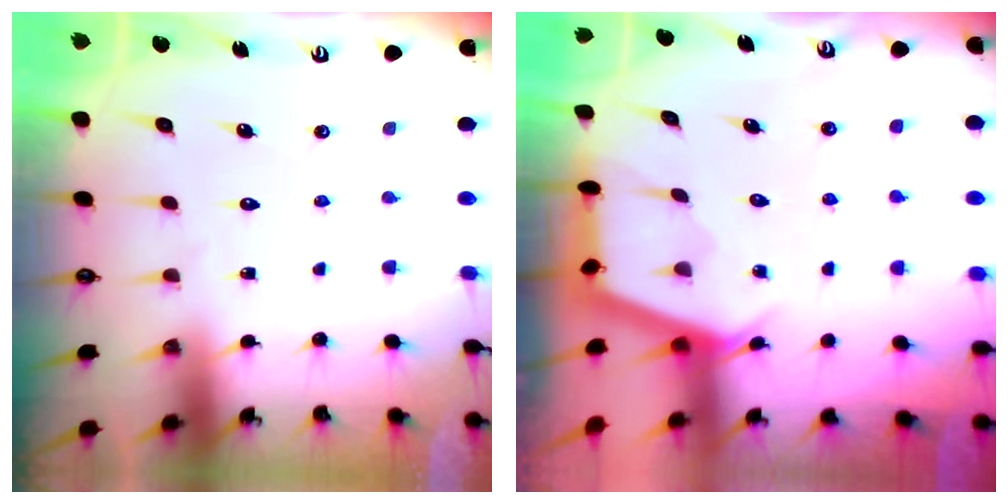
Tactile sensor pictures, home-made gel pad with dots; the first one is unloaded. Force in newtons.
{"total": 2.9, "press": 2.9, "slide": 0.3}